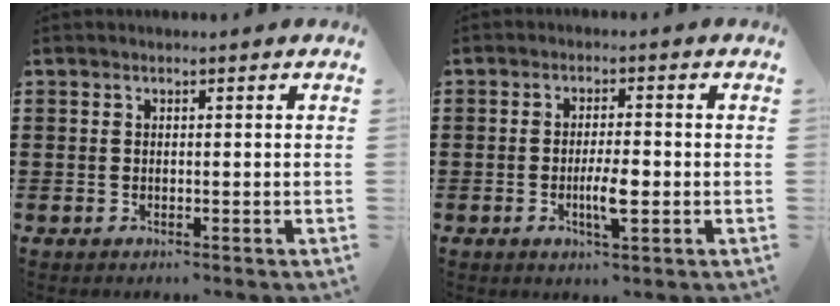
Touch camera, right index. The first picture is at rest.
{"total": 4.7, "force": [-1.1, 1.1, 4.5], "torque": [-0.083, 0.001, -0.021]}